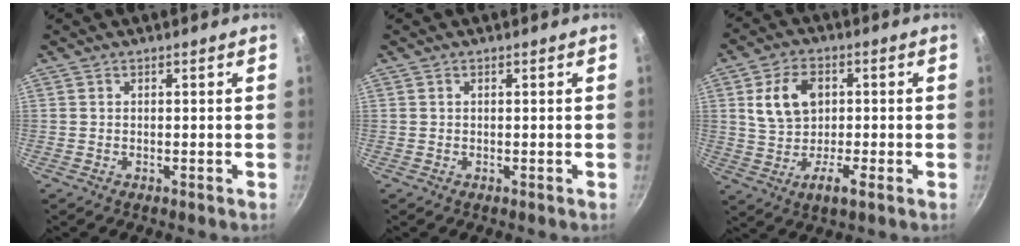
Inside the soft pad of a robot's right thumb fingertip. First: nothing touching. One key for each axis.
{"total": 0.0}
{"total": 10.6, "fx": 1.1, "fy": 6.5, "fz": 8.3, "tx": -0.143, "ty": 0.003, "tz": 0.023}